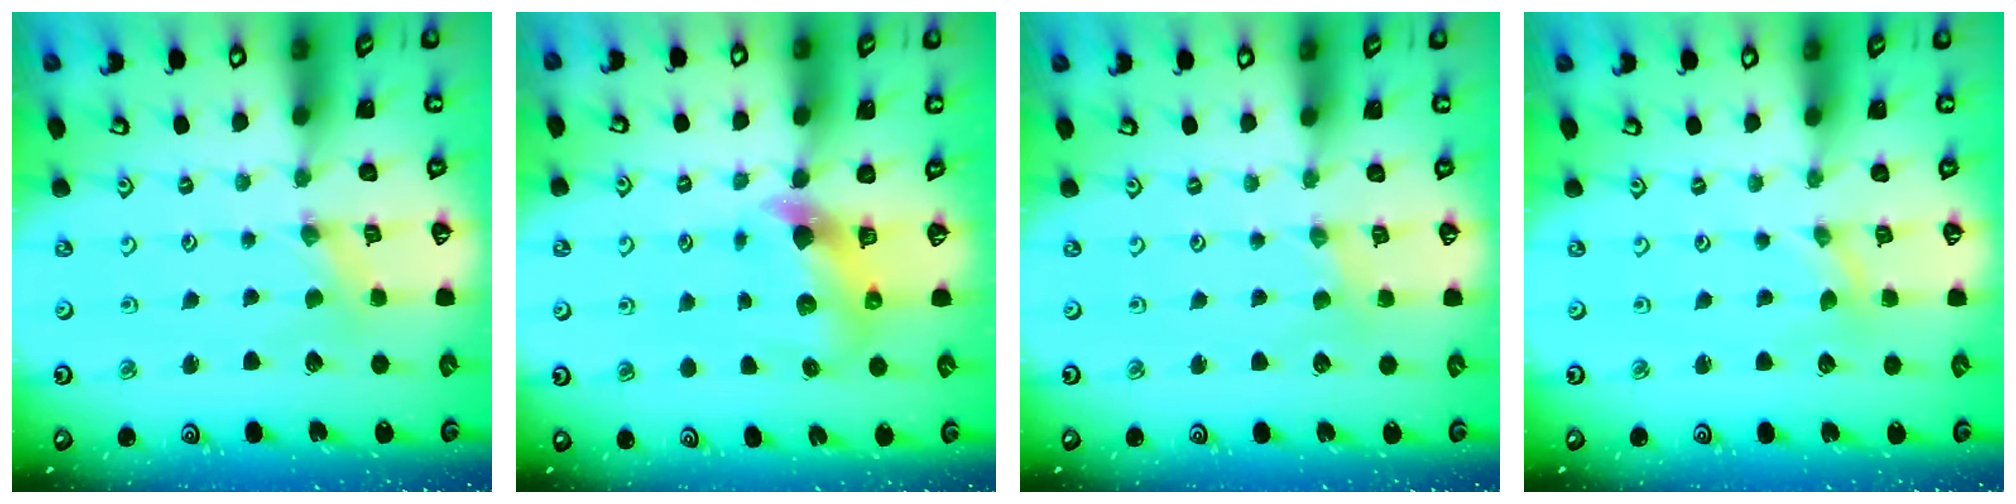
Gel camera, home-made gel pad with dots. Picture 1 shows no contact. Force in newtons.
{"total": 5.4, "press": 5.4, "slide": 0.5}
{"total": 0.5, "press": 0.5, "slide": 0.1}
{"total": 0.0}